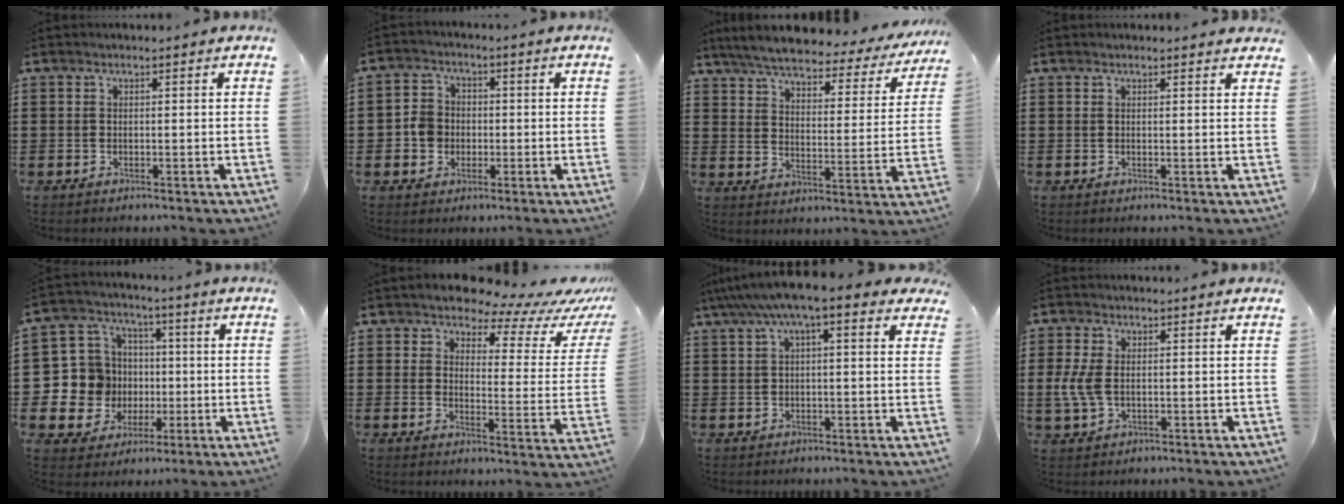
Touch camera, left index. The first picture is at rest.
{"total": 4.5, "force": [-0.8, 4.3, 1.3], "torque": [-0.038, 0.013, -0.017]}
{"total": 5.5, "force": [5.1, 0.6, 2.0], "torque": [-0.067, -0.033, 0.083]}
{"total": 1.1, "force": [1.1, 0.0, 0.3], "torque": [-0.008, -0.001, 0.021]}
{"total": 10.1, "force": [-0.2, 10.0, 1.6], "torque": [-0.102, -0.004, 0.003]}
{"total": 6.8, "force": [6.2, 2.1, 2.2], "torque": [-0.055, -0.044, 0.103]}
{"total": 6.5, "force": [3.9, 1.4, 5.0], "torque": [-0.107, 0.003, 0.065]}
{"total": 4.7, "force": [-0.1, 2.9, 3.7], "torque": [-0.102, -0.002, -0.010]}